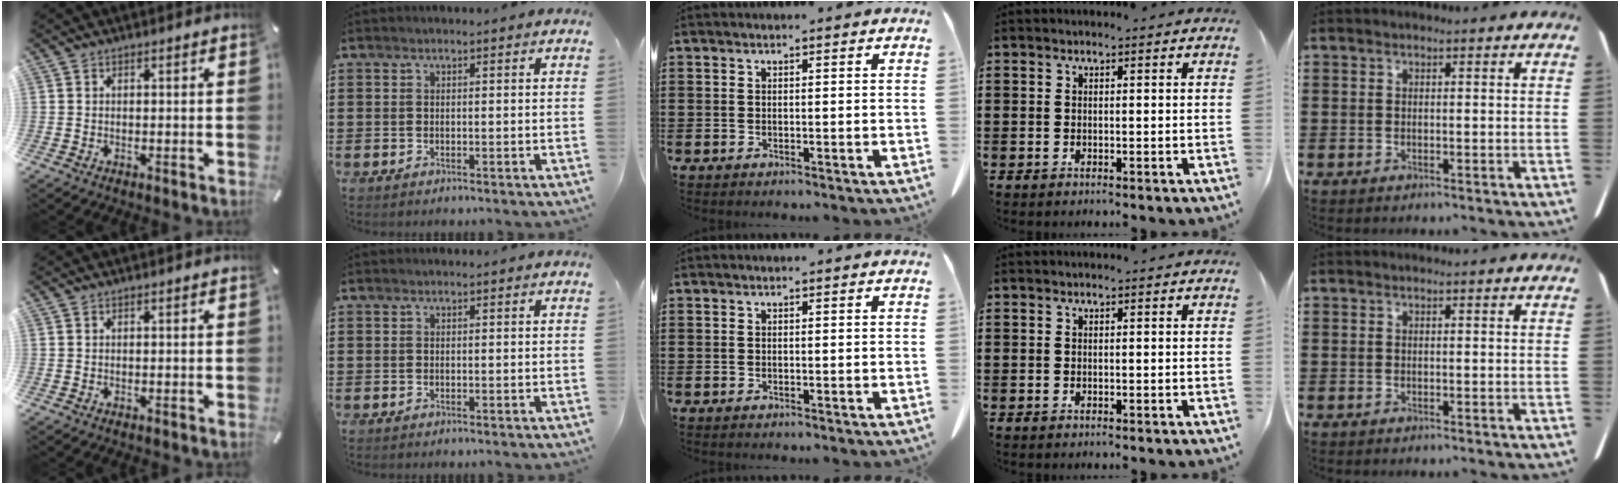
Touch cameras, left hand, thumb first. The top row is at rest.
{}